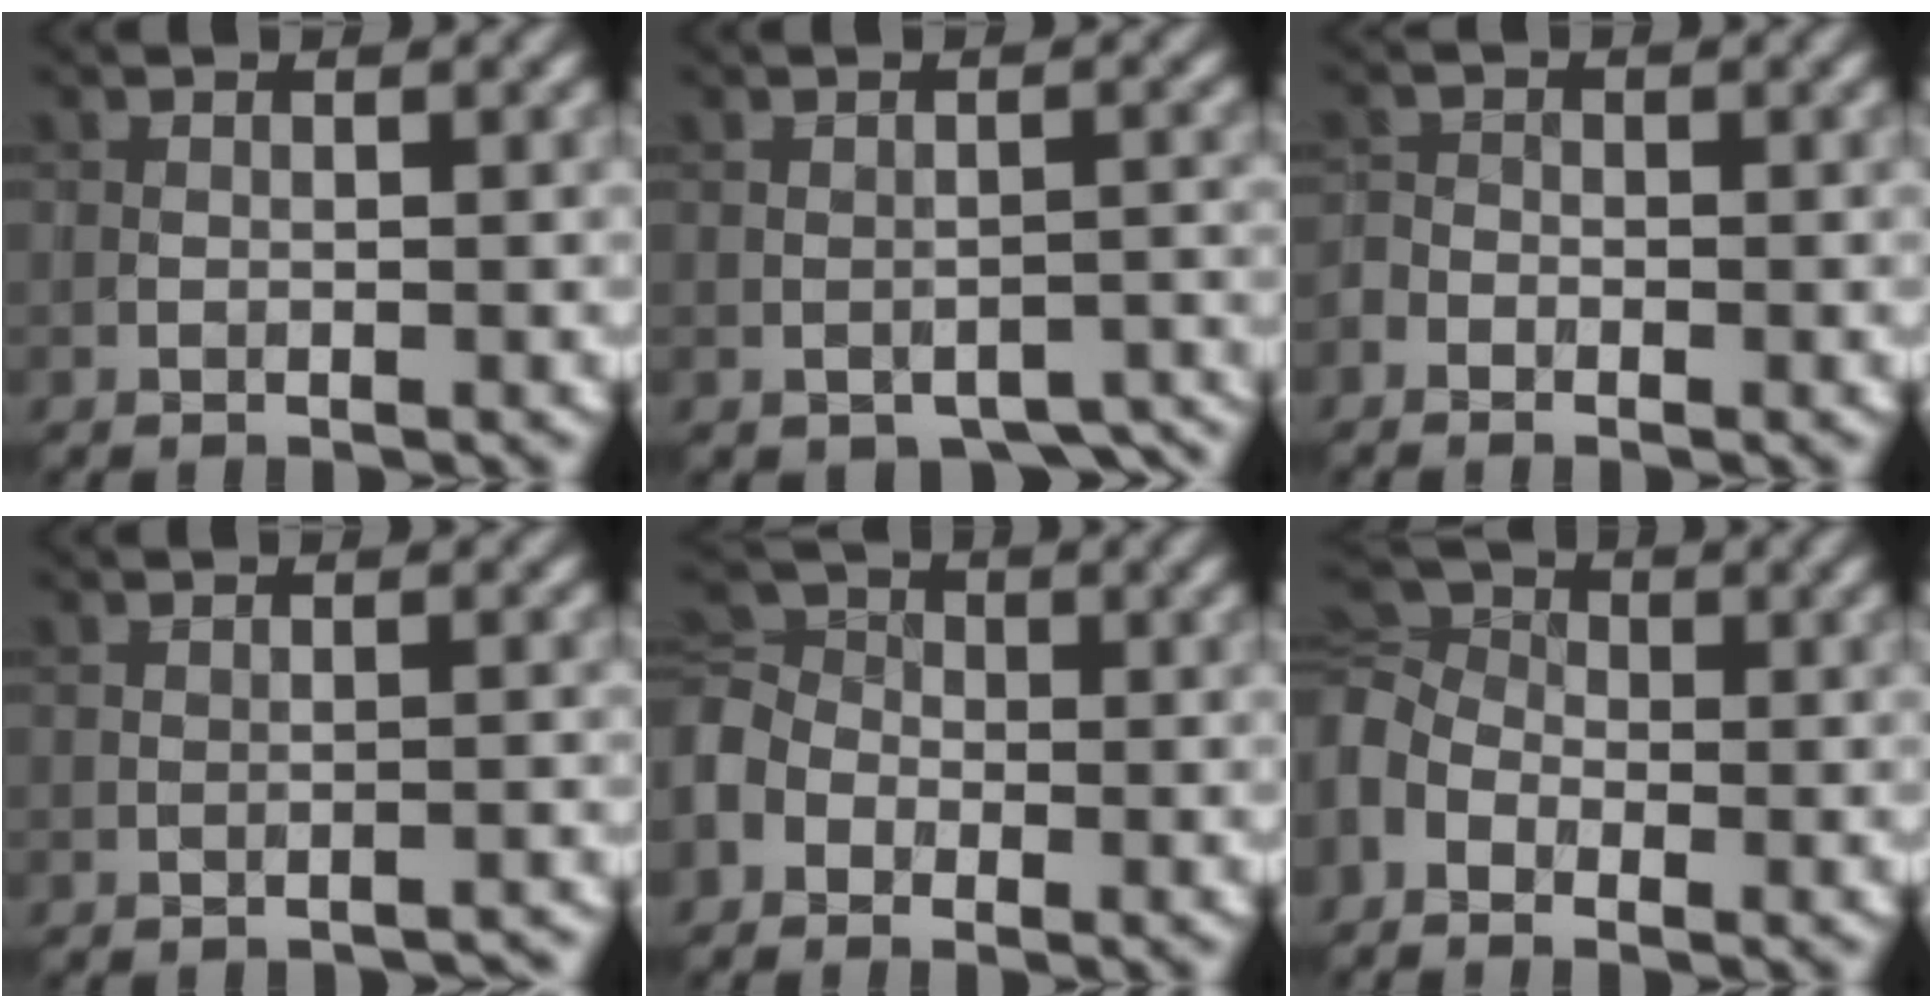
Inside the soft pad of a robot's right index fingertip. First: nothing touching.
{"total": 4.3, "force": [-3.0, 2.2, 2.2], "torque": [-0.025, -0.005, -0.030]}
{"total": 1.3, "force": [-0.9, 0.8, 0.4], "torque": [-0.005, 0.002, -0.020]}
{"total": 1.6, "force": [-1.6, 0.2, 0.1], "torque": [0.008, 0.007, -0.022]}
{"total": 3.9, "force": [-1.6, 3.1, 1.6], "torque": [-0.040, 0.009, -0.049]}
{"total": 4.5, "force": [-1.4, 3.4, 2.7], "torque": [-0.062, 0.007, -0.045]}